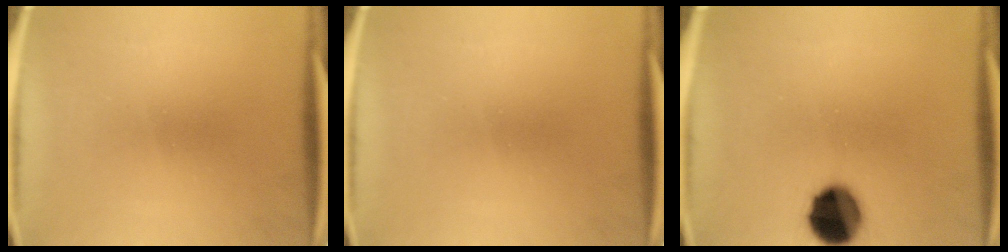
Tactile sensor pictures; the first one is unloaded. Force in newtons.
{"total": 0.0}
{"total": 12.3}